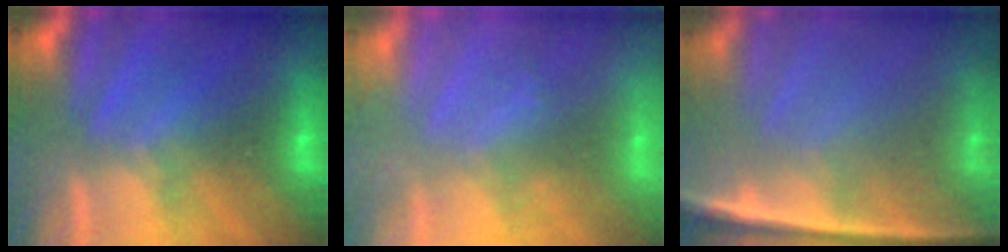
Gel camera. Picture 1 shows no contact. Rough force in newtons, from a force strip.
{"total": 1.9}
{"total": 8.0}